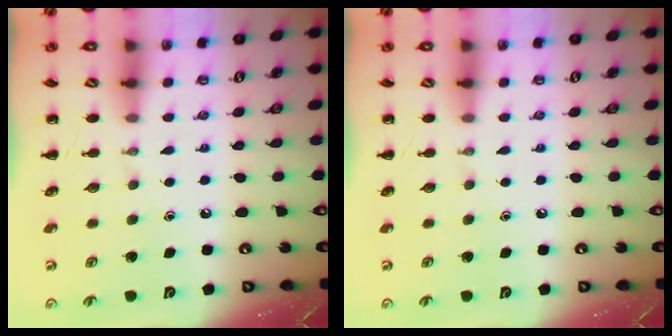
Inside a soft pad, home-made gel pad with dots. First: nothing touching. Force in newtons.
{"total": 0.0}